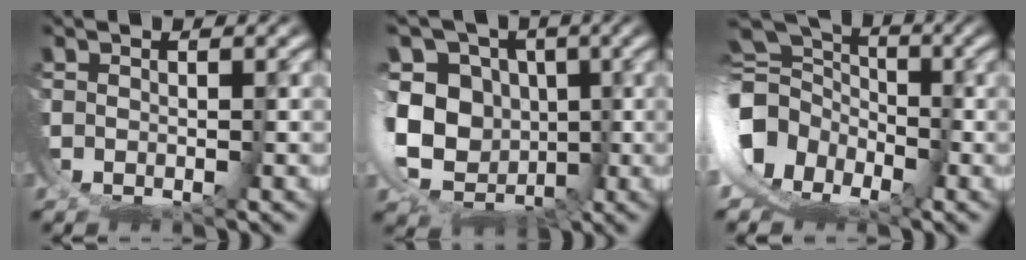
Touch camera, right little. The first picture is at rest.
{"total": 14.4, "force": [-1.7, 11.7, 8.3], "torque": [-0.154, -0.045, -0.024]}
{"total": 14.0, "force": [-1.1, 11.8, 7.5], "torque": [-0.154, -0.022, -0.032]}